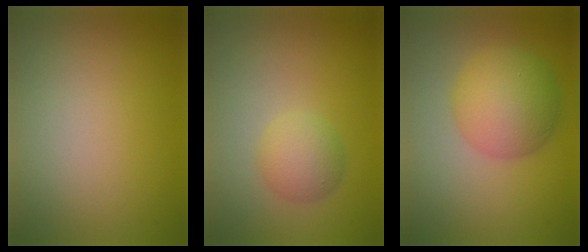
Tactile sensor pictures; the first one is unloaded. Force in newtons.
{"total": 2.6, "press": 2.6, "slide": 0.1}
{"total": 6.0, "press": 6.0, "slide": 0.2}